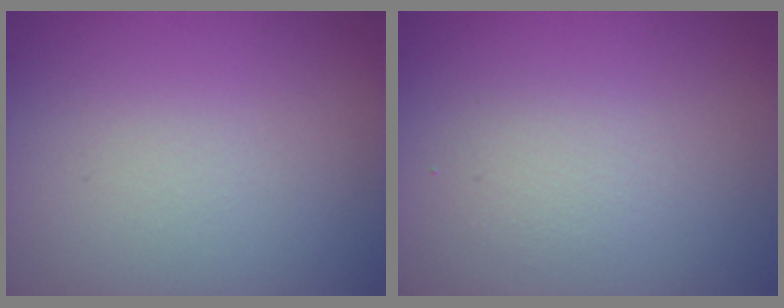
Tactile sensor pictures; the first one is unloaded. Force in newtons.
{"total": 1.5, "press": 1.4, "slide": 0.1}